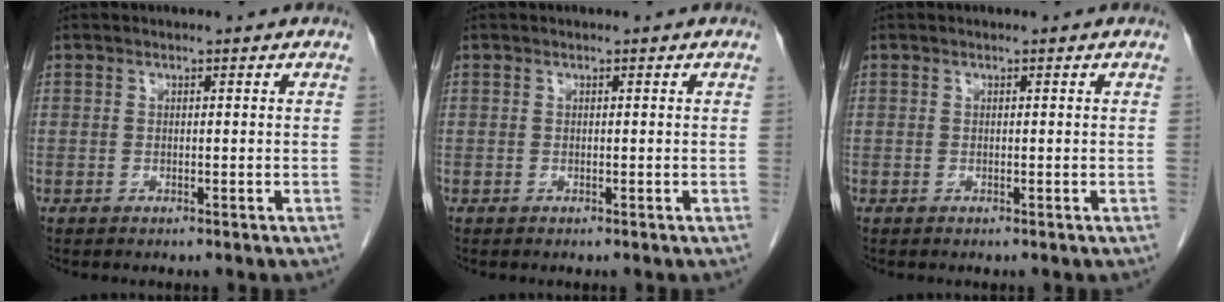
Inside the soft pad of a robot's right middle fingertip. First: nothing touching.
{"total": 0.0}
{"total": 0.0}